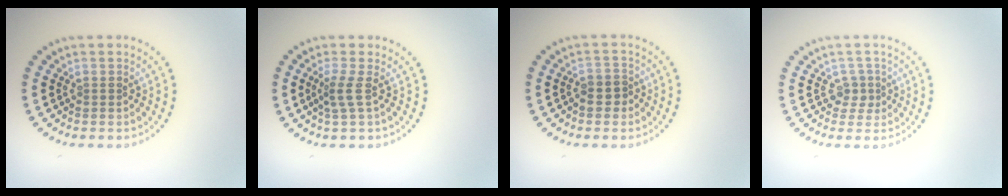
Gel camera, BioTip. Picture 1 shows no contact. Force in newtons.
{"total": 1.9, "press": 1.3, "slide": 1.5}
{"total": 2.0, "press": 1.9, "slide": 0.7}
{"total": 1.6, "press": 1.2, "slide": 1.0}